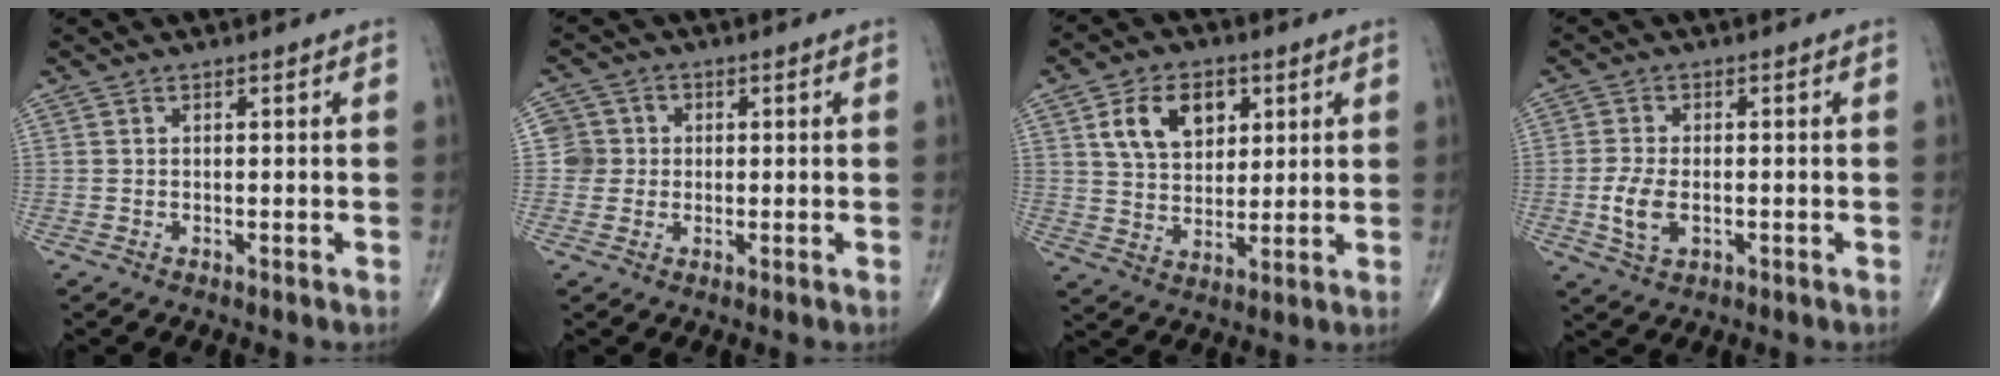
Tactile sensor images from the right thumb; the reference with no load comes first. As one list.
[{"total": 4.2, "force": [0.1, 4.2, 0.3], "torque": [0.030, 0.010, -0.005]}, {"total": 11.1, "force": [4.3, 7.4, 7.1], "torque": [-0.091, -0.012, 0.079]}, {"total": 5.6, "force": [-1.1, 3.2, 4.5], "torque": [-0.097, -0.002, -0.019]}]